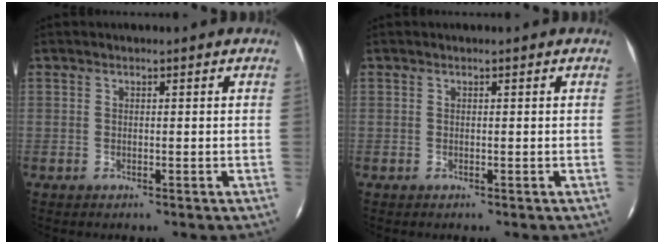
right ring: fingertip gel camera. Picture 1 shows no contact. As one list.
[{"total": 0.0}]